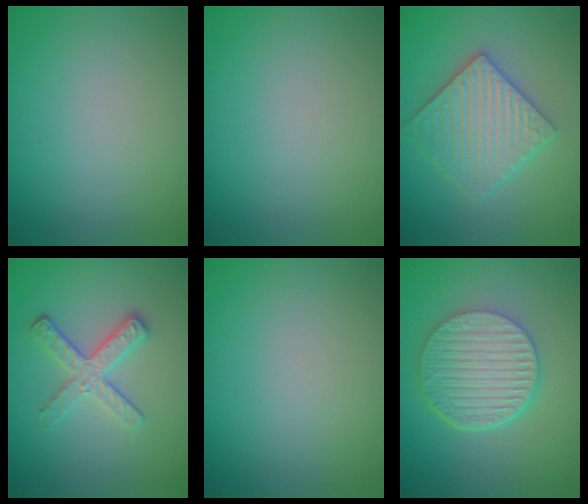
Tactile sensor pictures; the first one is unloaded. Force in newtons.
{"total": 0.0}
{"total": 5.2, "press": 5.1, "slide": 1.0}
{"total": 3.3, "press": 2.6, "slide": 2.0}
{"total": 0.0}
{"total": 6.6, "press": 4.7, "slide": 4.6}